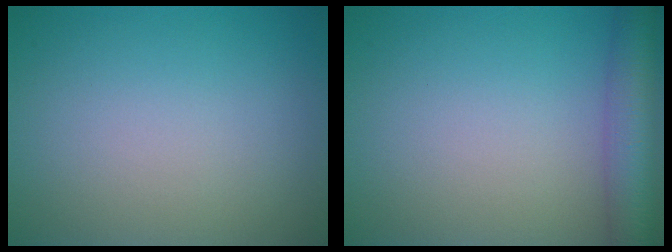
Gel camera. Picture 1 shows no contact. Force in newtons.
{"total": 5.6, "press": 5.6, "slide": 0.3}